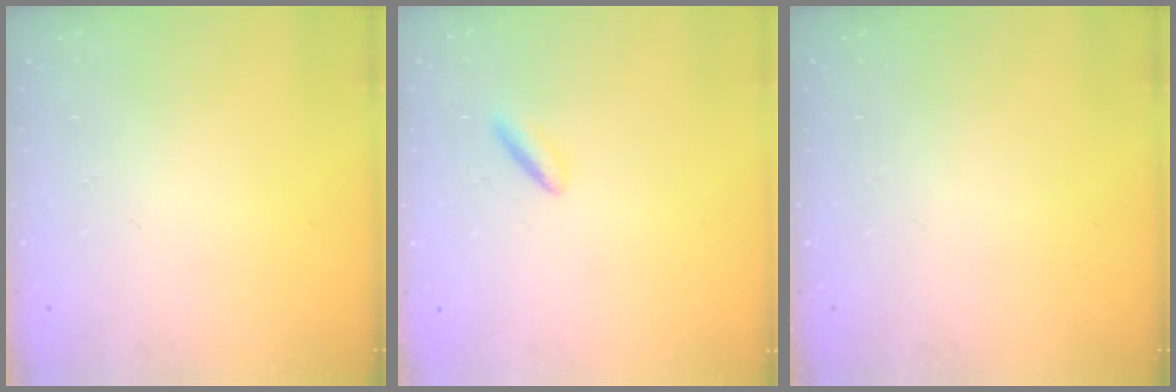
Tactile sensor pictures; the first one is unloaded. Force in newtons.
{"total": 3.2, "press": 2.9, "slide": 1.3}
{"total": 0.0}